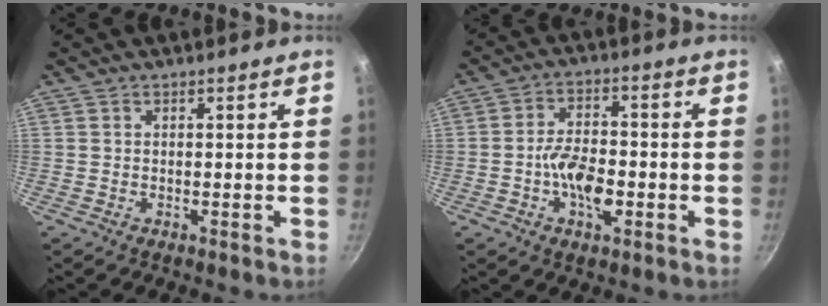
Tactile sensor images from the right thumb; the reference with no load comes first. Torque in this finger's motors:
{"motor_torque": [0.62, 1.50, 0.90, -0.66, 0.06]}